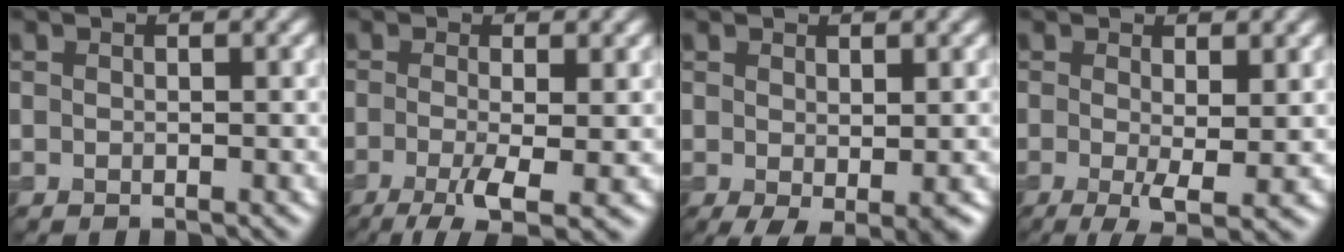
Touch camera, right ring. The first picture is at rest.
{"total": 5.5, "force": [-2.0, 1.4, 4.9], "torque": [-0.085, -0.011, -0.038]}
{"total": 2.5, "force": [-0.6, 0.8, 2.3], "torque": [-0.037, -0.009, -0.004]}
{"total": 3.9, "force": [-0.5, 0.8, 3.8], "torque": [-0.069, -0.014, -0.008]}